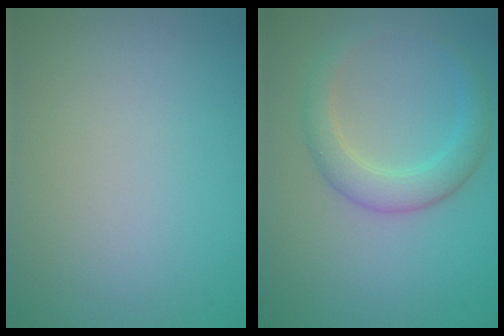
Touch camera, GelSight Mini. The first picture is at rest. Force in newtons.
{"total": 3.3, "press": 3.3, "slide": 0.1}